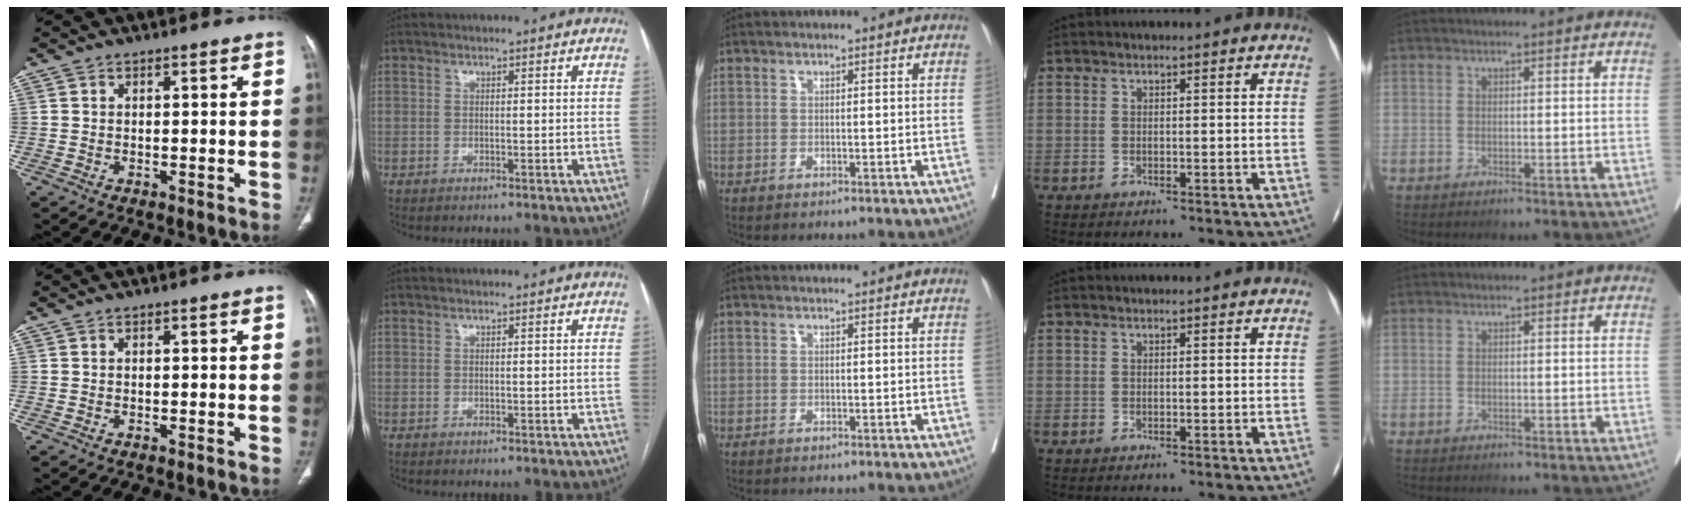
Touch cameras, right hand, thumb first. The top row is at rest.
{}